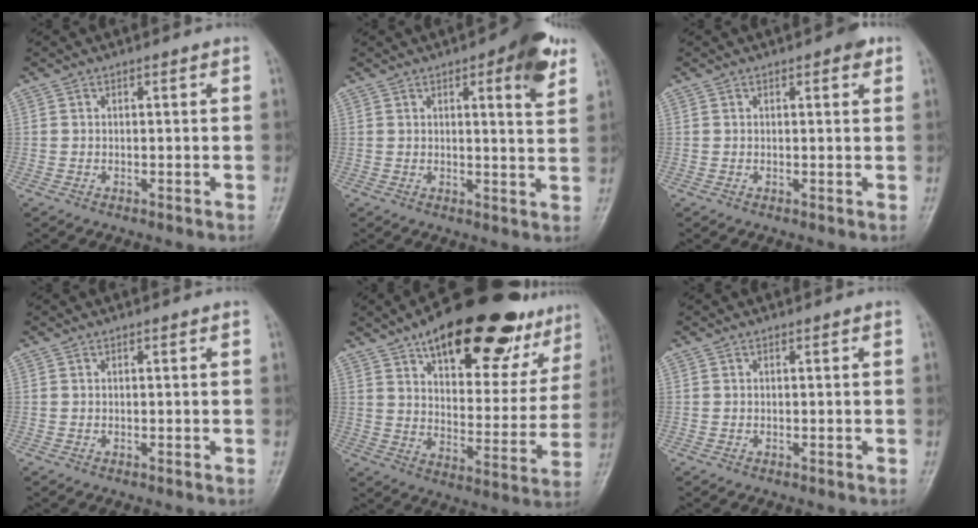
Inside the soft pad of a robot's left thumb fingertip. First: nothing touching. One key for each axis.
{"total": 8.6, "fx": 4.4, "fy": 2.5, "fz": 7.0, "tx": -0.074, "ty": -0.016, "tz": 0.050}
{"total": 2.8, "fx": 1.5, "fy": 1.0, "fz": 2.1, "tx": -0.018, "ty": -0.002, "tz": 0.014}
{"total": 0.0}
{"total": 28.2, "fx": 18.7, "fy": 11.6, "fz": 17.6, "tx": -0.213, "ty": -0.049, "tz": 0.267}
{"total": 0.0}